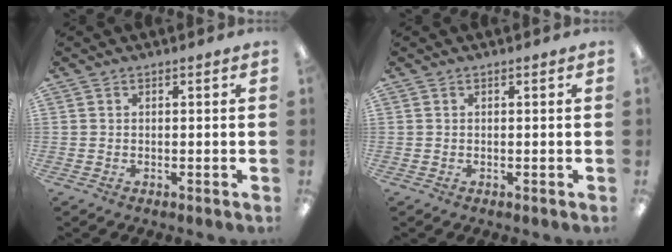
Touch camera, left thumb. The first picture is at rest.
{"total": 0.0}